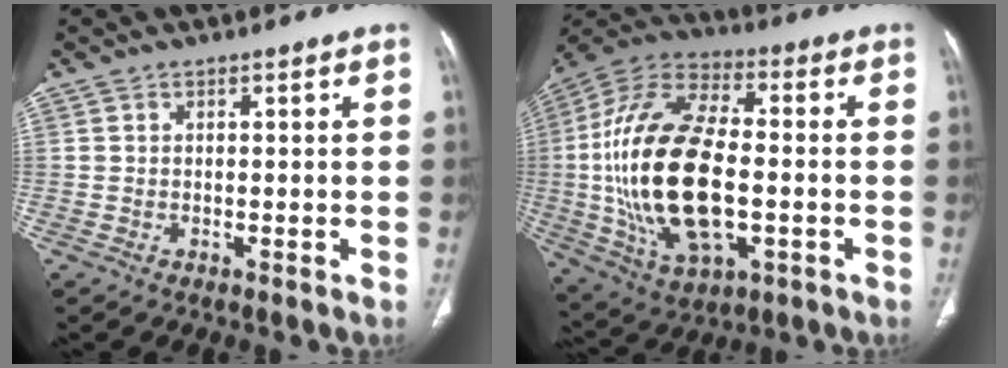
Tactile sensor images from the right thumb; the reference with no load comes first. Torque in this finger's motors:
{"motor_torque": [0.11, 2.48, 2.76, -0.01, 0.59]}